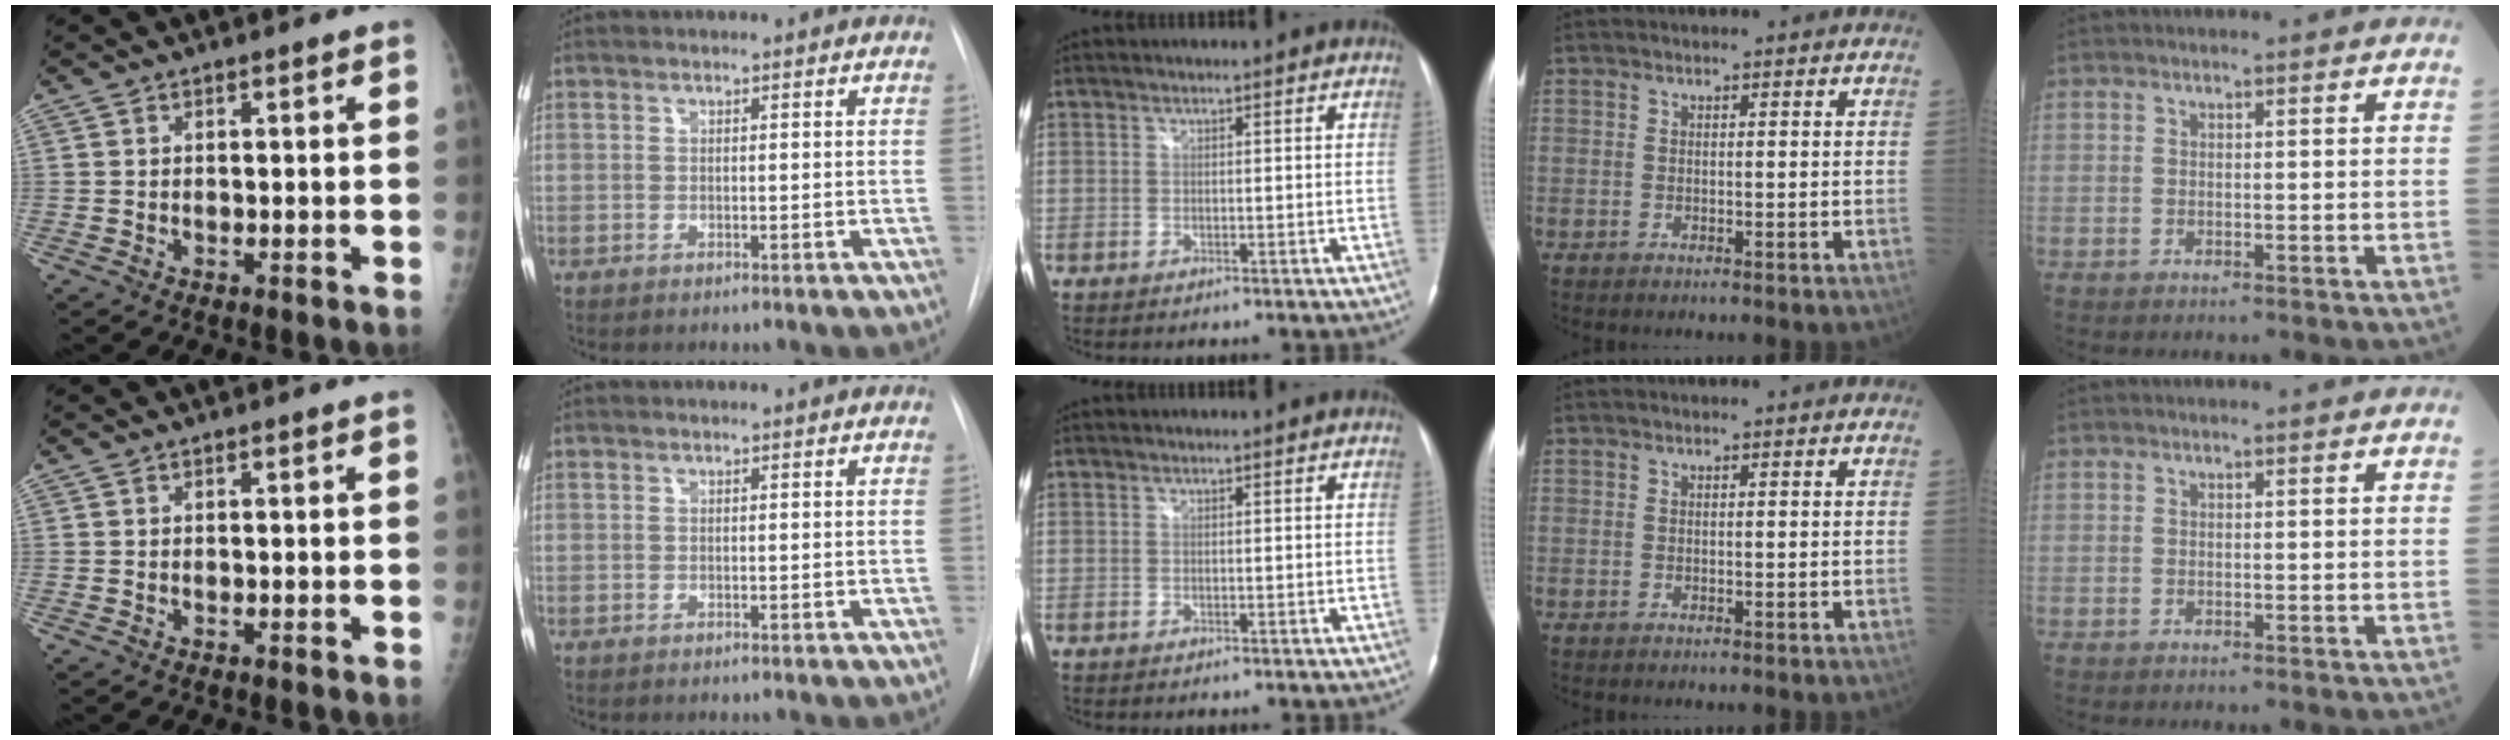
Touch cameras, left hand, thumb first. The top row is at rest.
{}